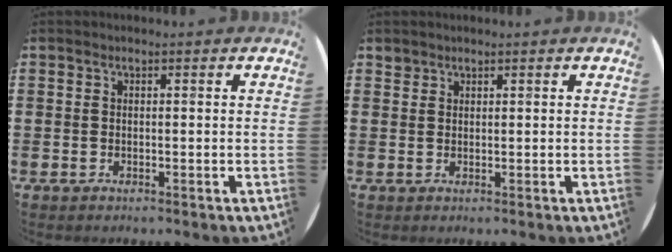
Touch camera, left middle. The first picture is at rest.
{"total": 1.0, "force": [0.9, 0.3, -0.2], "torque": [0.002, 0.003, 0.018]}